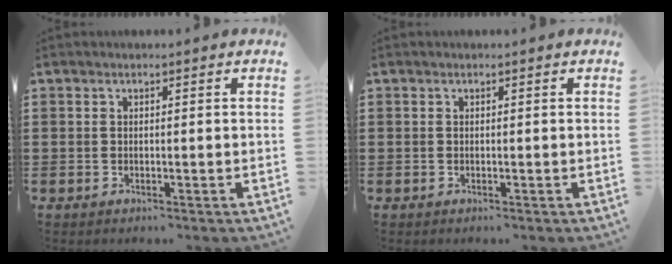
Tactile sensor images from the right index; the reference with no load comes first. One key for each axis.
{"total": 0.0}